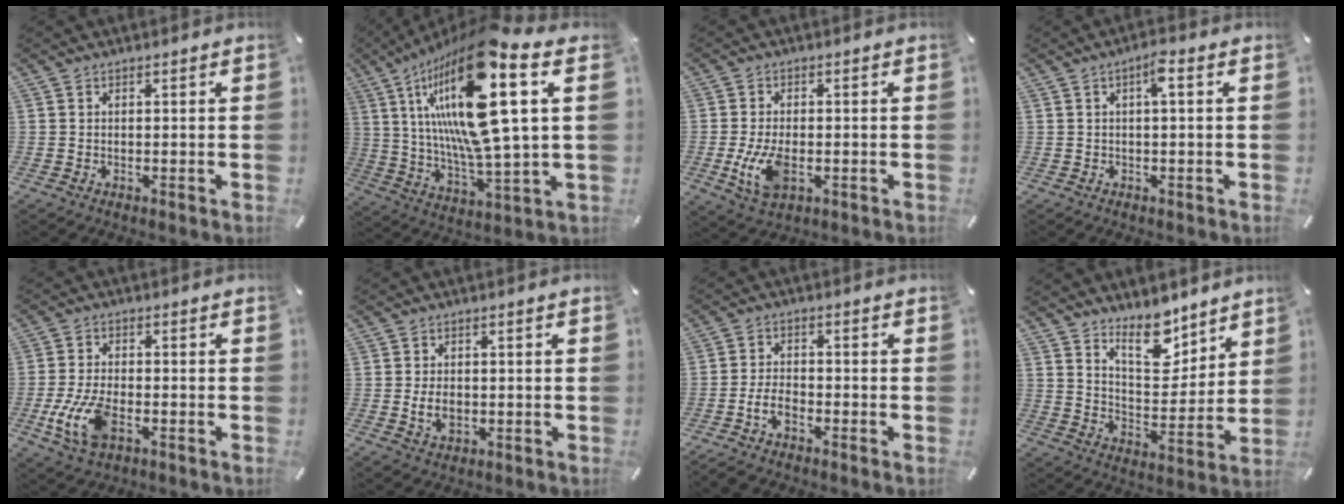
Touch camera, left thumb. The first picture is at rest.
{"total": 24.2, "force": [9.1, 5.1, 21.8], "torque": [-0.442, -0.062, 0.135]}
{"total": 8.0, "force": [-1.7, 4.5, 6.4], "torque": [-0.142, -0.010, -0.033]}
{"total": 3.3, "force": [0.5, 0.6, 3.2], "torque": [-0.056, 0.004, 0.003]}
{"total": 10.7, "force": [-3.4, 5.8, 8.3], "torque": [-0.187, -0.005, -0.060]}
{"total": 4.7, "force": [-0.9, 3.2, 3.3], "torque": [-0.071, -0.004, -0.021]}
{"total": 5.2, "force": [-2.9, 2.6, 3.5], "torque": [-0.084, 0.007, -0.058]}
{"total": 11.9, "force": [9.6, 5.1, 4.7], "torque": [-0.062, -0.074, 0.173]}